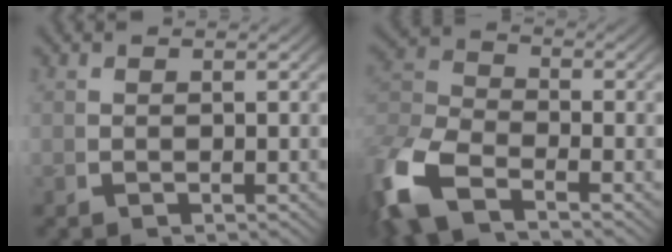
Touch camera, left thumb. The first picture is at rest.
{"total": 6.6, "force": [-2.2, 4.4, 4.3], "torque": [-0.111, -0.008, -0.044]}